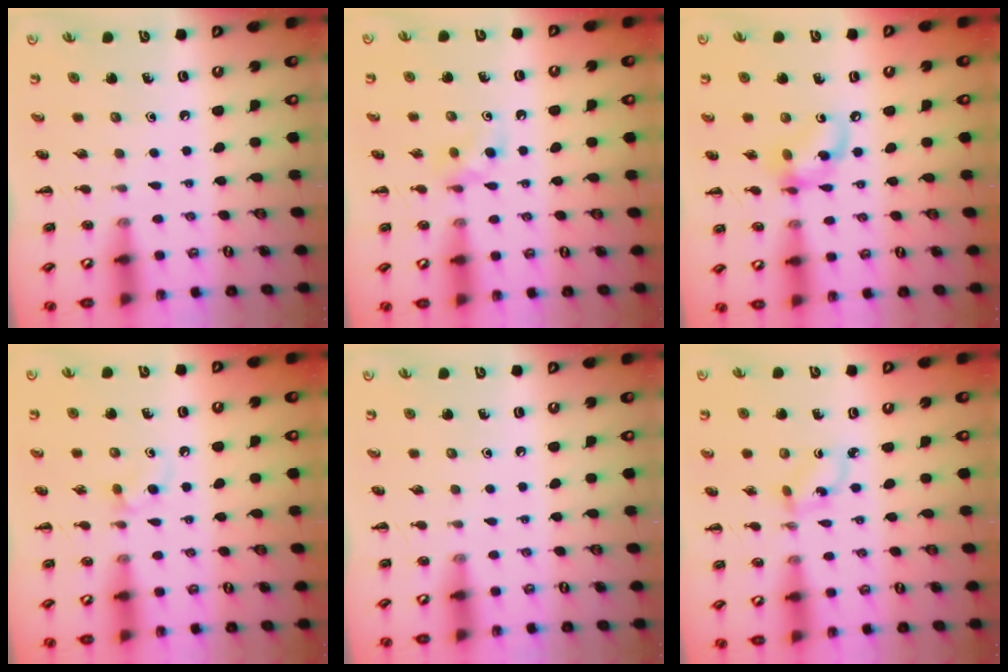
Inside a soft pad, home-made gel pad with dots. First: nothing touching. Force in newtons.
{"total": 4.2, "press": 3.9, "slide": 1.7}
{"total": 10.2, "press": 10.1, "slide": 1.7}
{"total": 3.4, "press": 3.2, "slide": 1.4}
{"total": 0.0}
{"total": 1.5, "press": 1.4, "slide": 0.4}